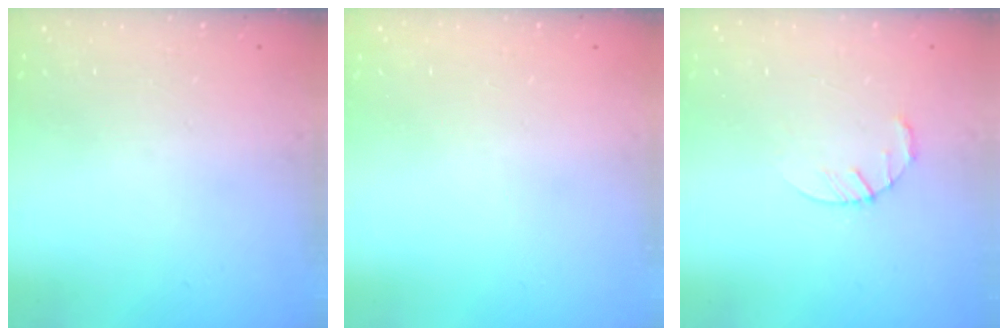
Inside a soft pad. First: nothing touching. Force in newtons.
{"total": 0.0}
{"total": 3.4, "press": 3.3, "slide": 0.5}